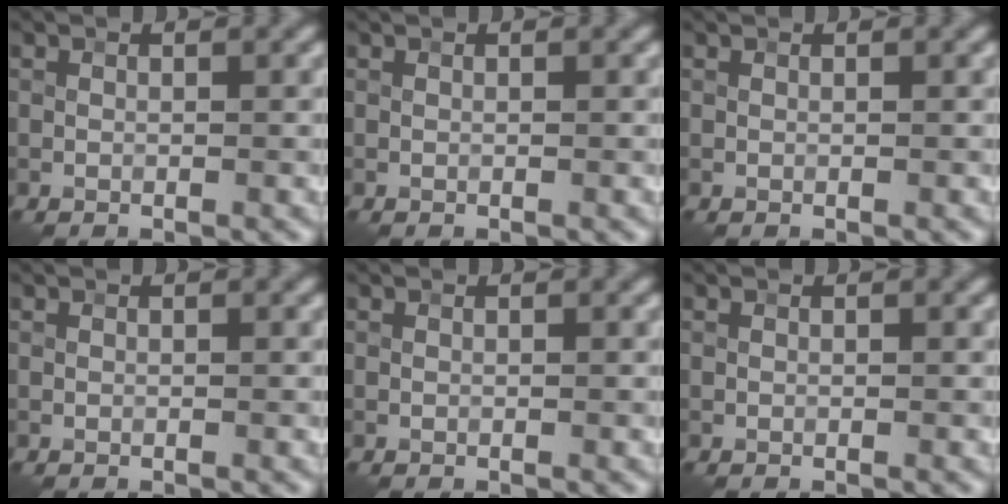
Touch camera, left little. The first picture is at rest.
{"total": 0.0}
{"total": 0.0}
{"total": 0.0}
{"total": 0.0}
{"total": 0.0}